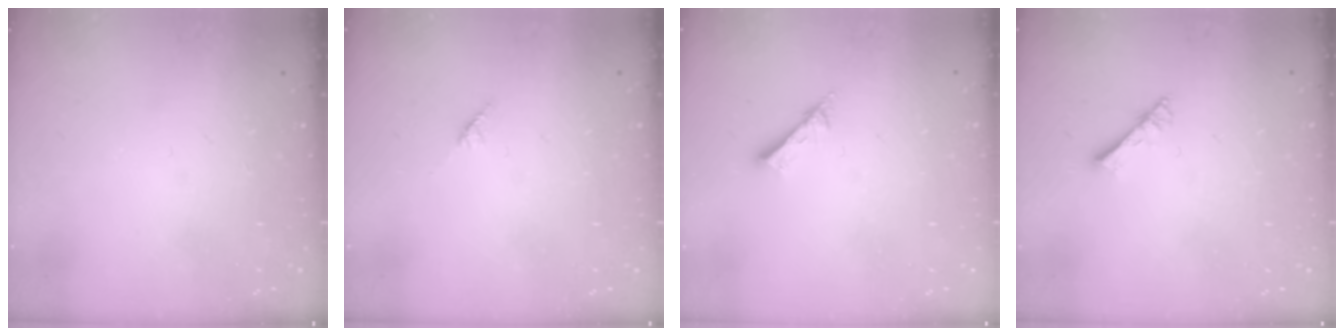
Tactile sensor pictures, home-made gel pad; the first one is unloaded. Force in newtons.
{"total": 2.7, "press": 2.7, "slide": 0.2}
{"total": 3.7, "press": 3.7, "slide": 0.3}
{"total": 2.9, "press": 2.9, "slide": 0.3}